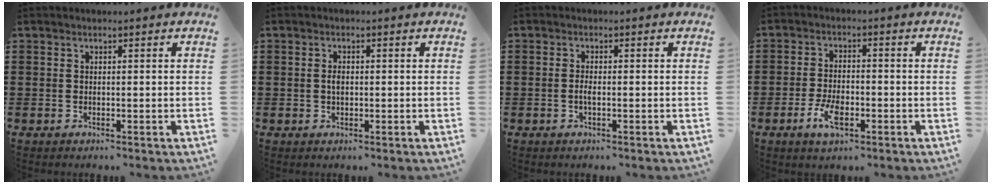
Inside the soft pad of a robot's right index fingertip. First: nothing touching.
{"total": 1.2, "force": [0.1, 0.4, 1.2], "torque": [-0.022, 0.003, 0.002]}
{"total": 1.4, "force": [-0.4, 0.4, 1.3], "torque": [-0.033, -0.003, -0.009]}
{"total": 4.9, "force": [-2.2, 2.1, 3.8], "torque": [-0.086, 0.001, -0.044]}